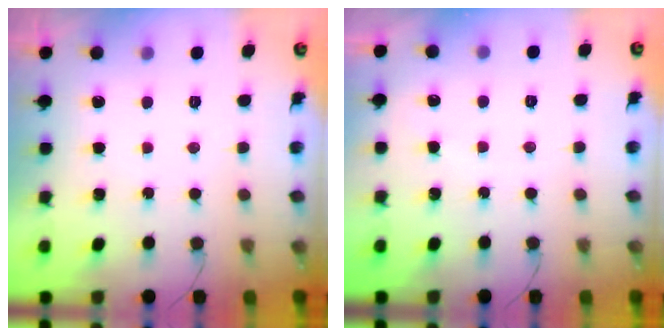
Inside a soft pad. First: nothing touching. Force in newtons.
{"total": 2.0, "press": 2.0, "slide": 0.3}